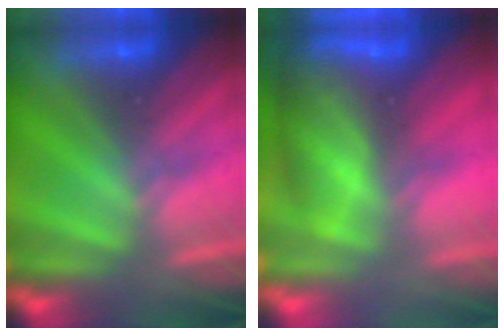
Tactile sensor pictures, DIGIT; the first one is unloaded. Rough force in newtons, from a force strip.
{"total": 8.3}